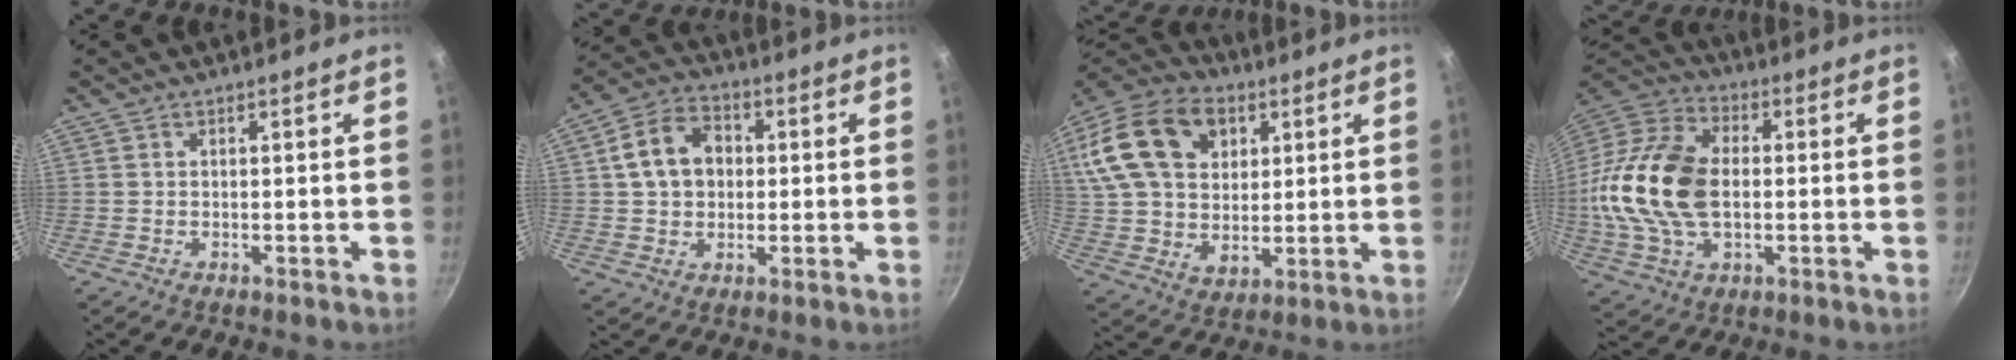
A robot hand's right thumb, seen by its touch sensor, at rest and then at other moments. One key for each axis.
{"total": 10.4, "fx": 1.4, "fy": 8.1, "fz": 6.4, "tx": -0.087, "ty": 0.019, "tz": 0.013}
{"total": 26.5, "fx": 8.8, "fy": 18.9, "fz": 16.5, "tx": -0.323, "ty": 0.013, "tz": 0.154}
{"total": 21.5, "fx": -0.3, "fy": 13.6, "fz": 16.6, "tx": -0.323, "ty": 0.027, "tz": -0.014}